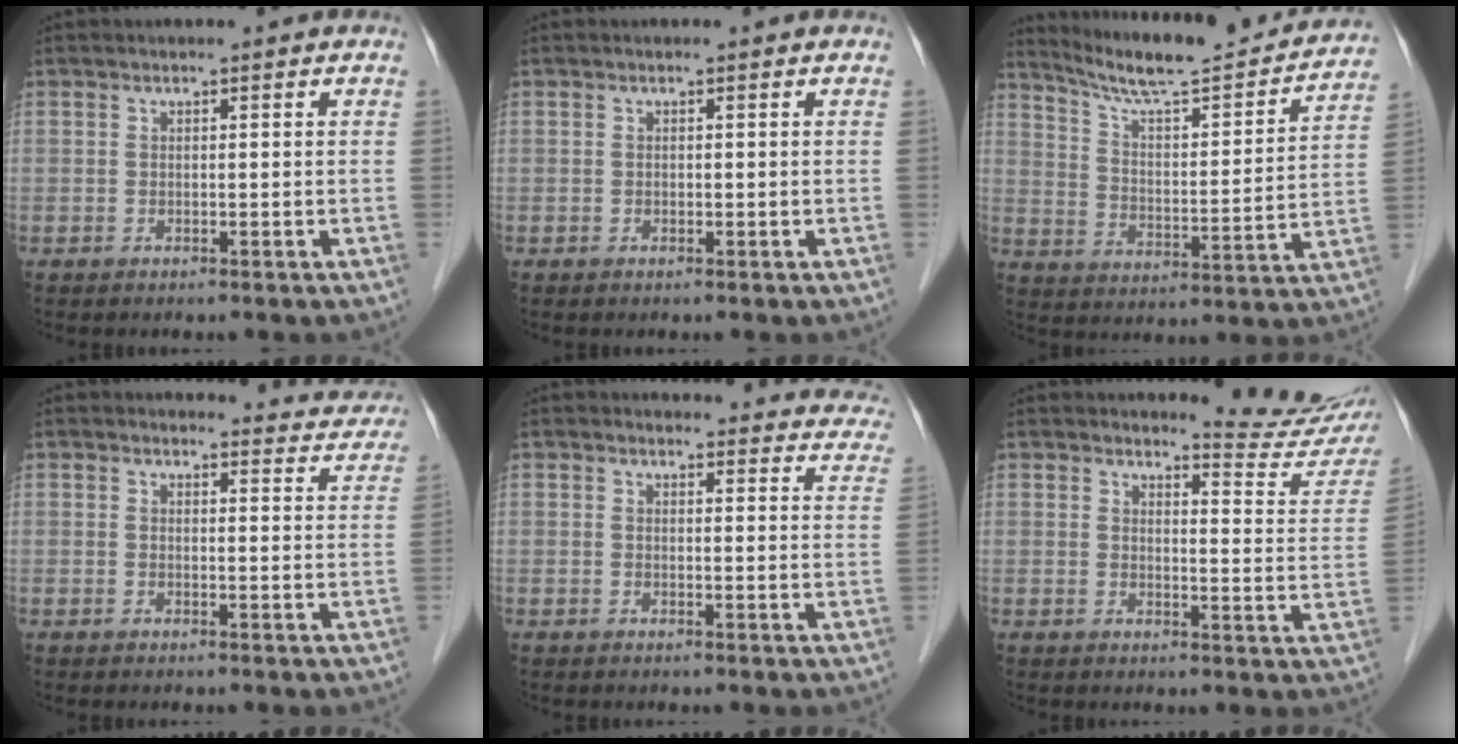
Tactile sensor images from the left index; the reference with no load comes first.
{"total": 0.0}
{"total": 19.9, "force": [18.4, 1.6, 7.6], "torque": [-0.122, -0.019, 0.263]}
{"total": 7.5, "force": [7.3, 1.5, -0.3], "torque": [0.027, -0.022, 0.057]}
{"total": 18.8, "force": [18.1, 4.4, 2.8], "torque": [-0.002, -0.052, 0.173]}
{"total": 10.2, "force": [10.0, 0.7, 1.8], "torque": [-0.012, -0.067, 0.100]}